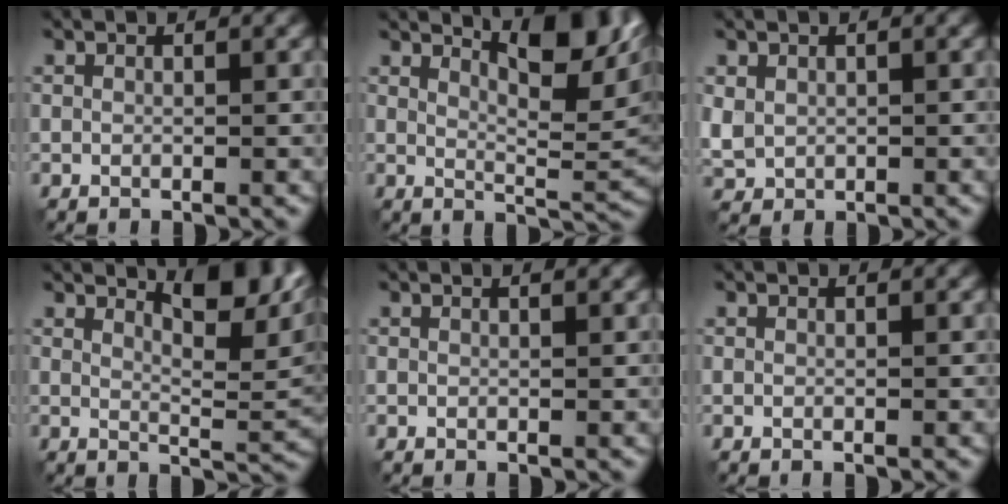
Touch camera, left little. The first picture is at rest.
{"total": 8.3, "force": [4.4, 2.1, 6.8], "torque": [-0.094, 0.005, 0.074]}
{"total": 1.9, "force": [0.5, 1.6, 0.8], "torque": [-0.022, -0.002, 0.012]}
{"total": 7.4, "force": [4.1, 2.3, 5.8], "torque": [-0.072, 0.004, 0.067]}
{"total": 0.7, "force": [0.5, 0.1, 0.5], "torque": [-0.005, 0.003, 0.006]}
{"total": 0.0}